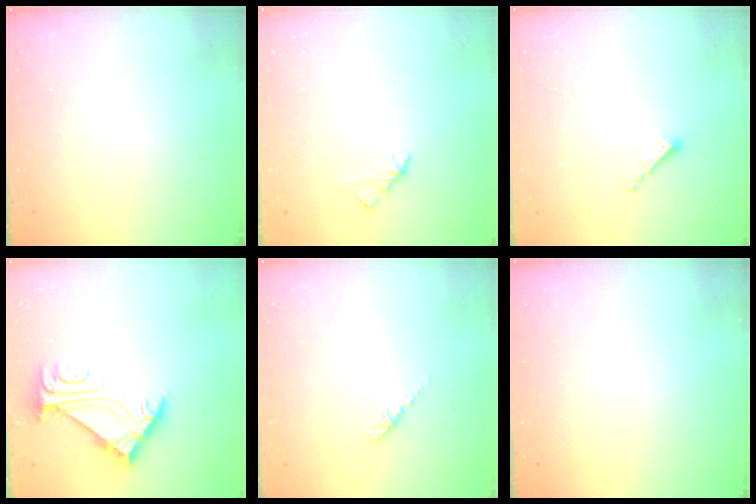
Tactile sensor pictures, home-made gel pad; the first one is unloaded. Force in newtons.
{"total": 3.3, "press": 3.2, "slide": 0.8}
{"total": 1.8, "press": 1.7, "slide": 0.5}
{"total": 5.8, "press": 5.7, "slide": 1.1}
{"total": 2.2, "press": 2.1, "slide": 0.6}
{"total": 0.0}